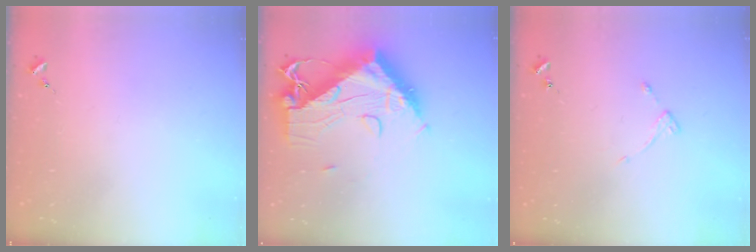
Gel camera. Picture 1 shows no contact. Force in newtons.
{"total": 18.2, "press": 18.1, "slide": 1.9}
{"total": 4.8, "press": 4.7, "slide": 0.5}